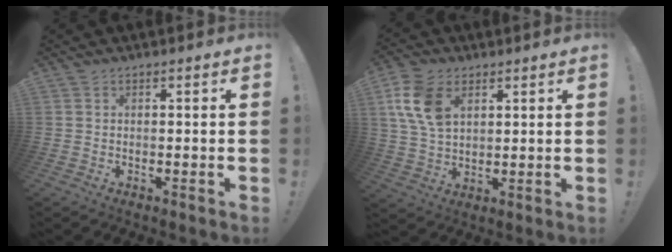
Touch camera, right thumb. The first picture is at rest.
{"total": 12.8, "force": [5.1, 8.4, 8.3], "torque": [-0.166, -0.004, 0.097]}